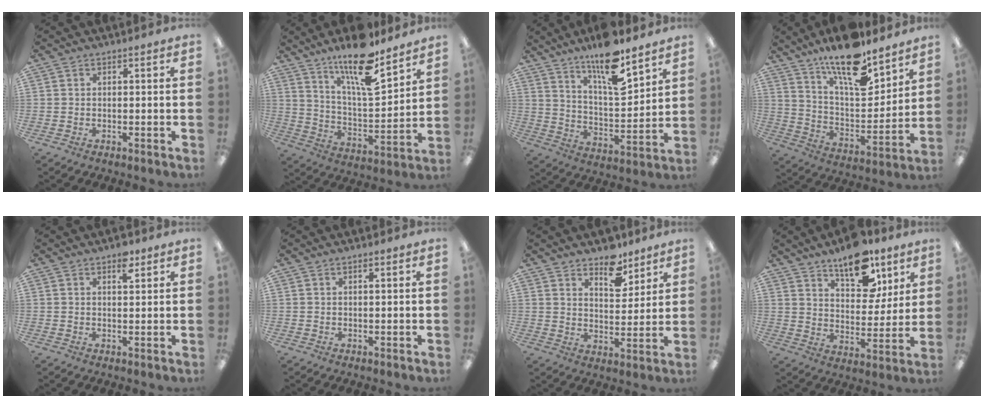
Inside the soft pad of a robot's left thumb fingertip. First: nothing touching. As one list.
[{"total": 16.6, "force": [12.6, 4.3, 9.9], "torque": [-0.171, -0.081, 0.210]}, {"total": 15.0, "force": [11.4, 4.0, 9.0], "torque": [-0.148, -0.074, 0.190]}, {"total": 17.3, "force": [13.3, 5.6, 9.5], "torque": [-0.164, -0.088, 0.228]}, {"total": 4.2, "force": [2.8, 1.7, 2.7], "torque": [-0.027, -0.011, 0.042]}, {"total": 0.8, "force": [0.6, 0.2, 0.5], "torque": [-0.012, 0.001, 0.010]}, {"total": 9.0, "force": [7.1, 4.4, 3.5], "torque": [-0.027, -0.050, 0.122]}, {"total": 14.9, "force": [10.8, 7.3, 7.2], "torque": [-0.095, -0.061, 0.189]}]